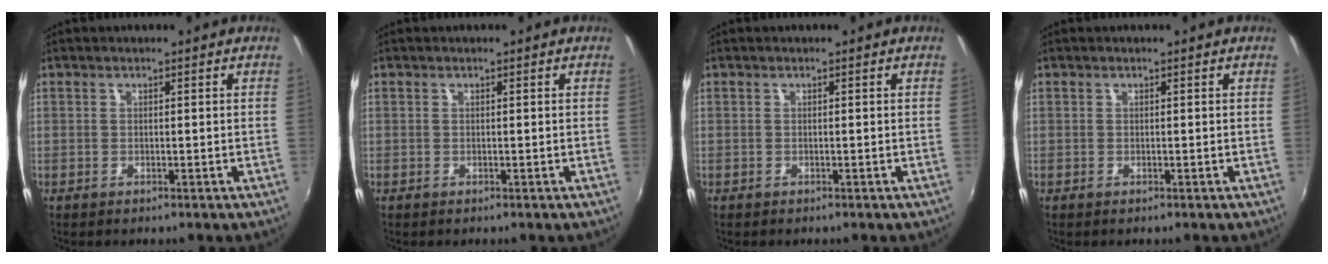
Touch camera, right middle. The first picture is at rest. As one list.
[{"total": 0.0}, {"total": 0.0}, {"total": 0.0}]